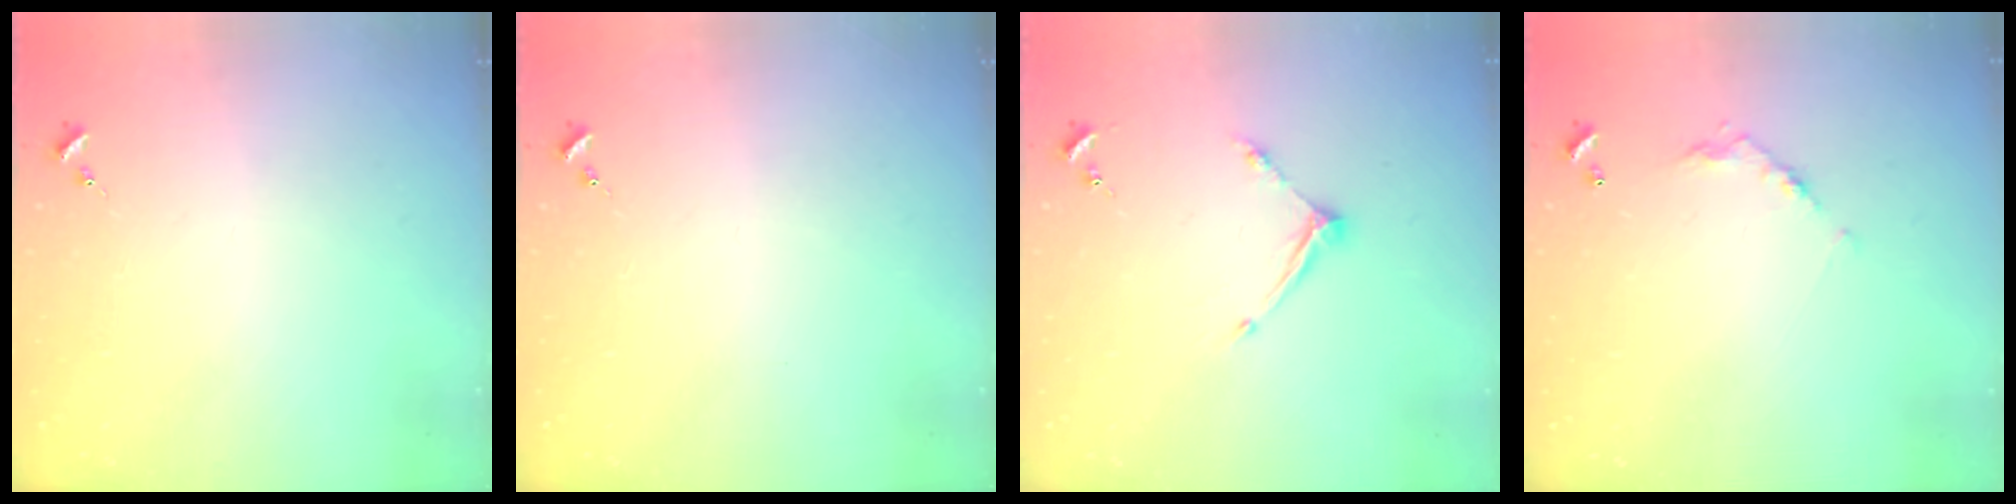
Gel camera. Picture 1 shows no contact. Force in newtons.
{"total": 0.0}
{"total": 8.6, "press": 8.6, "slide": 0.5}
{"total": 6.0, "press": 6.0, "slide": 0.3}